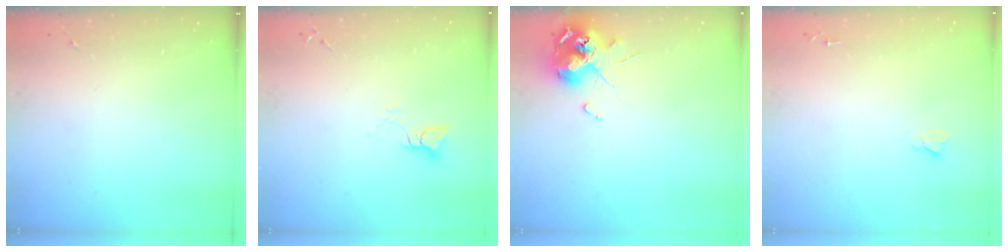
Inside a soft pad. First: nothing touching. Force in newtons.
{"total": 3.8, "press": 3.8, "slide": 0.4}
{"total": 12.0, "press": 11.8, "slide": 1.6}
{"total": 2.7, "press": 2.7, "slide": 0.0}